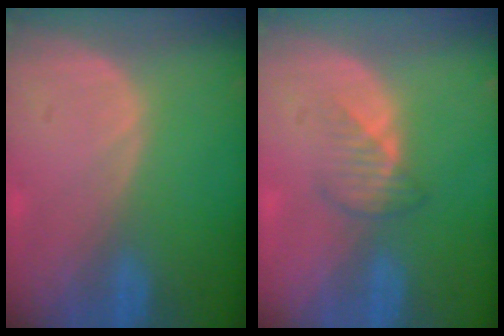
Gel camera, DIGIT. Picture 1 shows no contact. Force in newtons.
{"total": 2.7, "press": 2.6, "slide": 0.5}